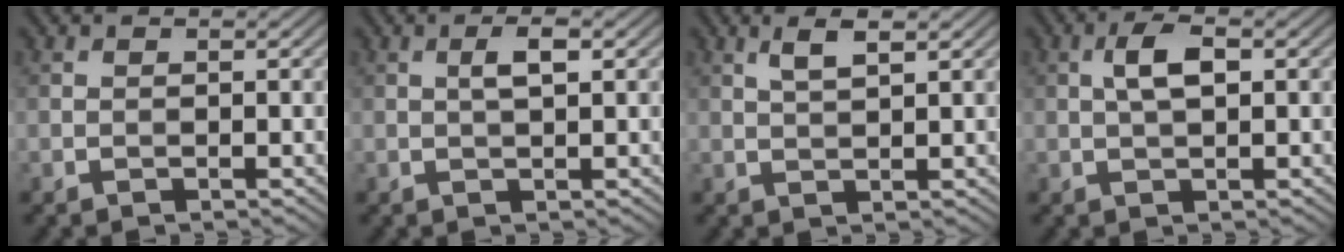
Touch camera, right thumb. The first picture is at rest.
{"total": 2.3, "force": [0.6, 0.6, 2.1], "torque": [-0.039, 0.006, 0.011]}
{"total": 2.9, "force": [1.6, 0.6, 2.3], "torque": [-0.051, 0.002, 0.033]}
{"total": 3.6, "force": [0.7, 1.4, 3.3], "torque": [-0.069, 0.007, 0.011]}